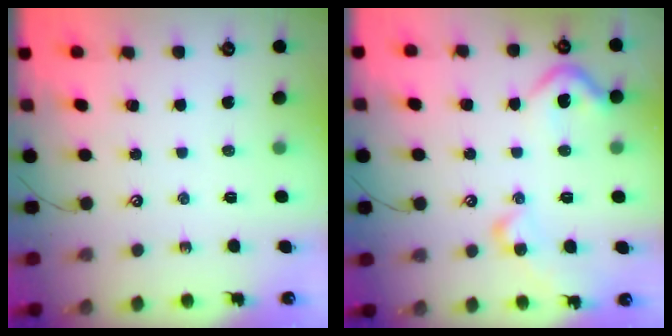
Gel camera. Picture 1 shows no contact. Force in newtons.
{"total": 9.9, "press": 9.8, "slide": 1.4}